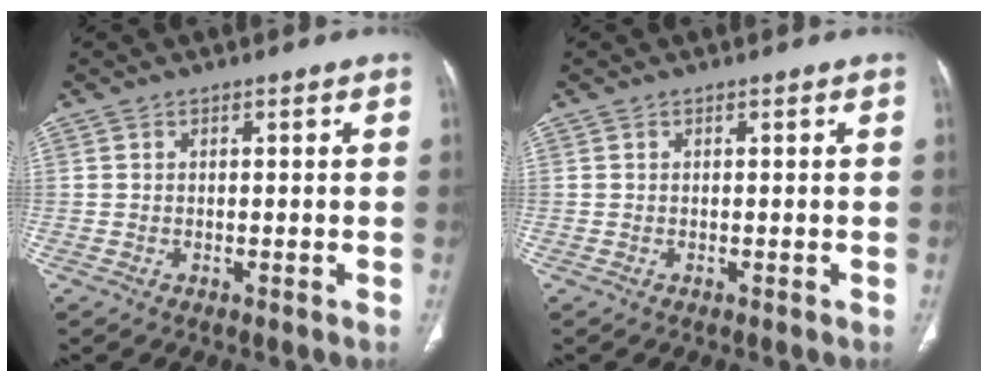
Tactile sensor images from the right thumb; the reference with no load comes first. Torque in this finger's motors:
{"motor_torque": [0.07, 0.09, -0.06, -0.01, 0.01]}